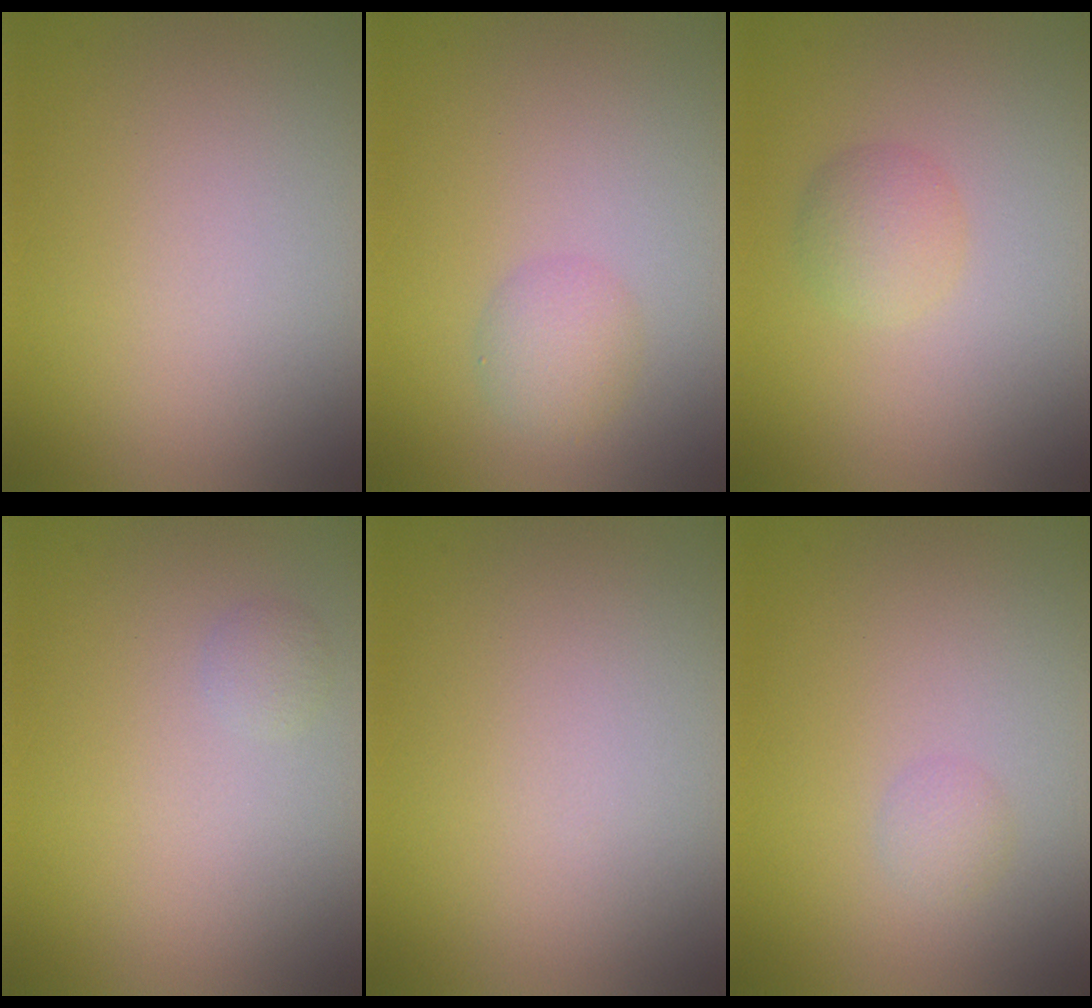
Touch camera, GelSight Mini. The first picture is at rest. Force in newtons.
{"total": 2.0, "press": 2.0, "slide": 0.1}
{"total": 2.0, "press": 2.0, "slide": 0.0}
{"total": 0.8, "press": 0.8, "slide": 0.1}
{"total": 0.0}
{"total": 1.0, "press": 1.0, "slide": 0.0}